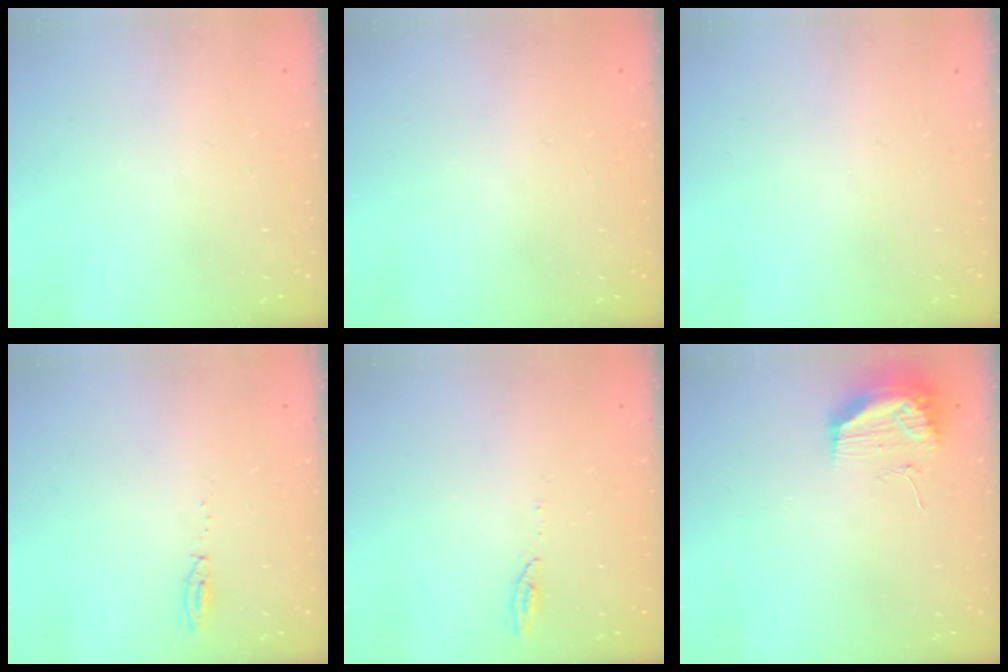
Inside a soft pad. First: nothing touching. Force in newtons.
{"total": 1.0, "press": 0.0, "slide": 1.0}
{"total": 0.0}
{"total": 3.4, "press": 3.3, "slide": 0.8}
{"total": 3.5, "press": 3.5, "slide": 0.3}
{"total": 17.0, "press": 13.3, "slide": 10.6}